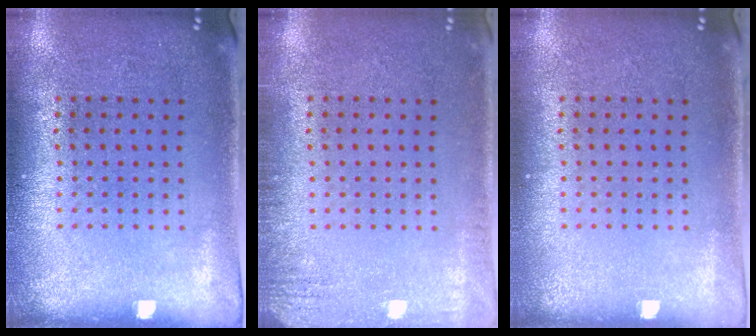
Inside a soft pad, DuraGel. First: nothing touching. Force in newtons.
{"total": 1.6, "press": 1.5, "slide": 0.3}
{"total": 0.0}